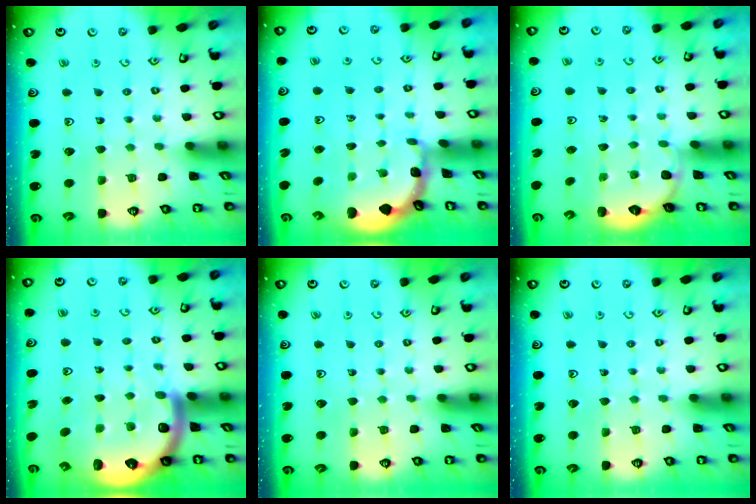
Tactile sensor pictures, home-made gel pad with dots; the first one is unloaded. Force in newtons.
{"total": 1.5, "press": 1.5, "slide": 0.1}
{"total": 2.9, "press": 2.6, "slide": 1.2}
{"total": 7.9, "press": 7.6, "slide": 2.1}
{"total": 0.0}
{"total": 0.0}